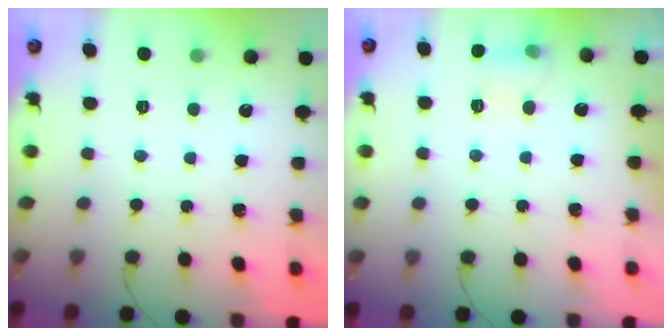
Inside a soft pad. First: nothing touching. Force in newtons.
{"total": 6.1, "press": 5.9, "slide": 1.6}